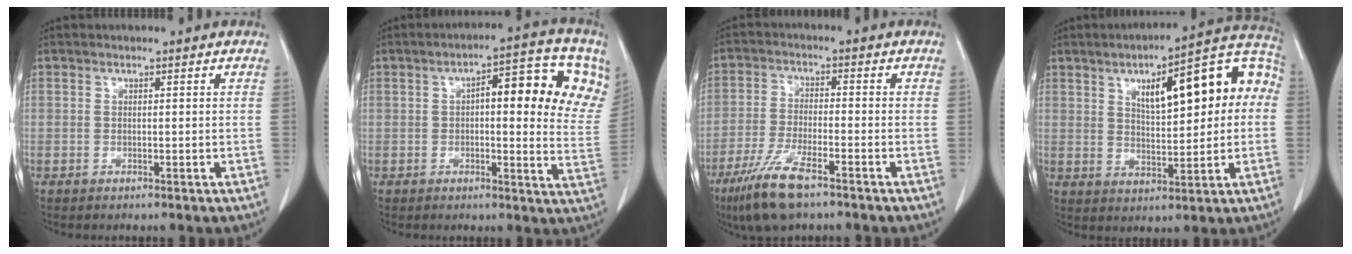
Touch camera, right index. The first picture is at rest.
{"total": 15.4, "force": [5.4, 4.4, 13.7], "torque": [-0.167, 0.018, 0.055]}
{"total": 9.2, "force": [-6.2, 1.6, 6.6], "torque": [-0.137, -0.021, -0.113]}
{"total": 17.0, "force": [3.8, 5.3, 15.7], "torque": [-0.215, 0.042, 0.054]}